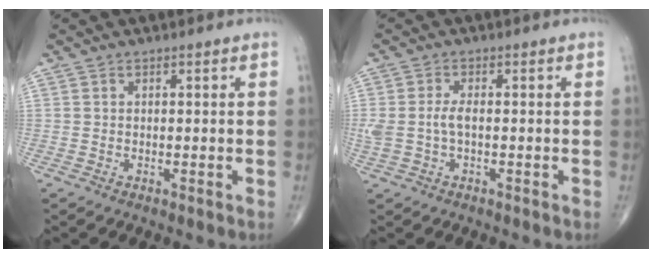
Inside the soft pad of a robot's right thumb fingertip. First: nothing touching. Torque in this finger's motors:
{"motor_torque": [0.37, -0.18, 0.52, 0.05, 0.07]}